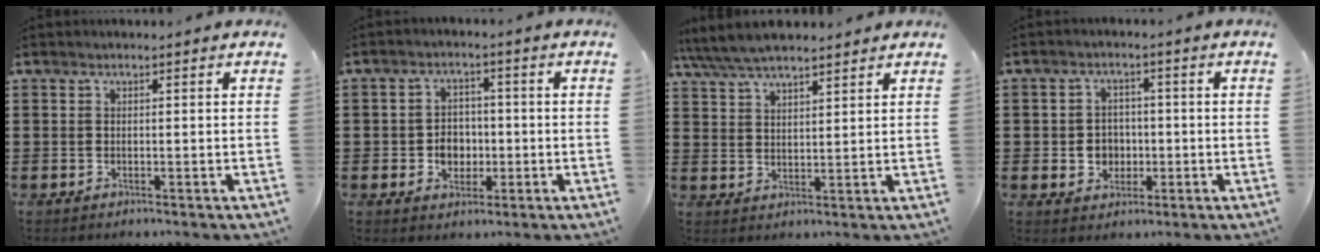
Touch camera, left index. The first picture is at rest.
{"total": 4.3, "force": [-0.9, 3.6, 2.3], "torque": [-0.045, 0.004, -0.022]}
{"total": 5.6, "force": [5.1, 1.4, 1.9], "torque": [-0.055, -0.010, 0.093]}
{"total": 4.0, "force": [-0.7, 3.6, 1.6], "torque": [-0.034, 0.003, -0.017]}